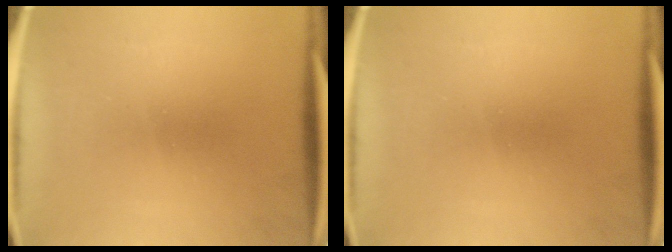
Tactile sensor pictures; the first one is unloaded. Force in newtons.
{"total": 0.0}